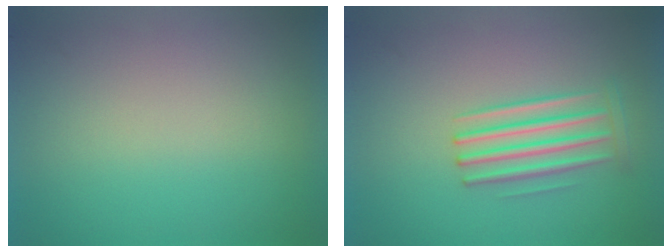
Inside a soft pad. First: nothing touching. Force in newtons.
{"total": 2.9}